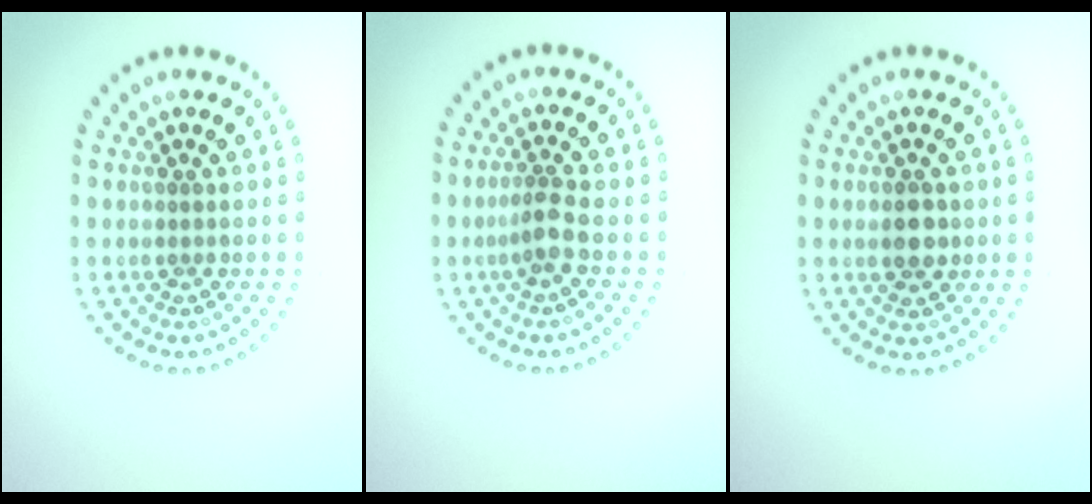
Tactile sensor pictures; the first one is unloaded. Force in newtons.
{"total": 2.0, "press": 1.6, "slide": 1.2}
{"total": 2.3, "press": 2.2, "slide": 0.3}